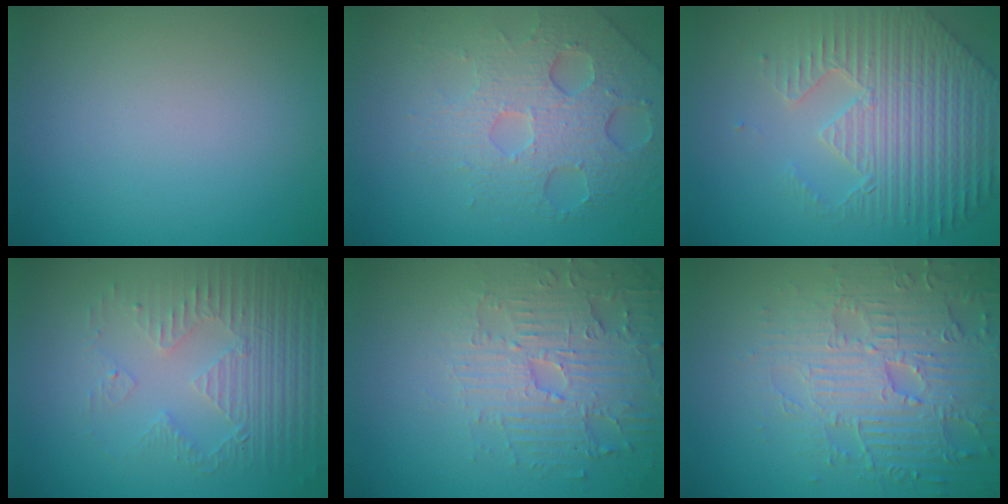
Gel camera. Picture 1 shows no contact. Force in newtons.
{"total": 5.8, "press": 4.5, "slide": 3.7}
{"total": 6.9, "press": 5.4, "slide": 4.3}
{"total": 5.2, "press": 3.3, "slide": 3.9}
{"total": 4.8, "press": 4.1, "slide": 2.6}
{"total": 6.1, "press": 5.2, "slide": 3.1}